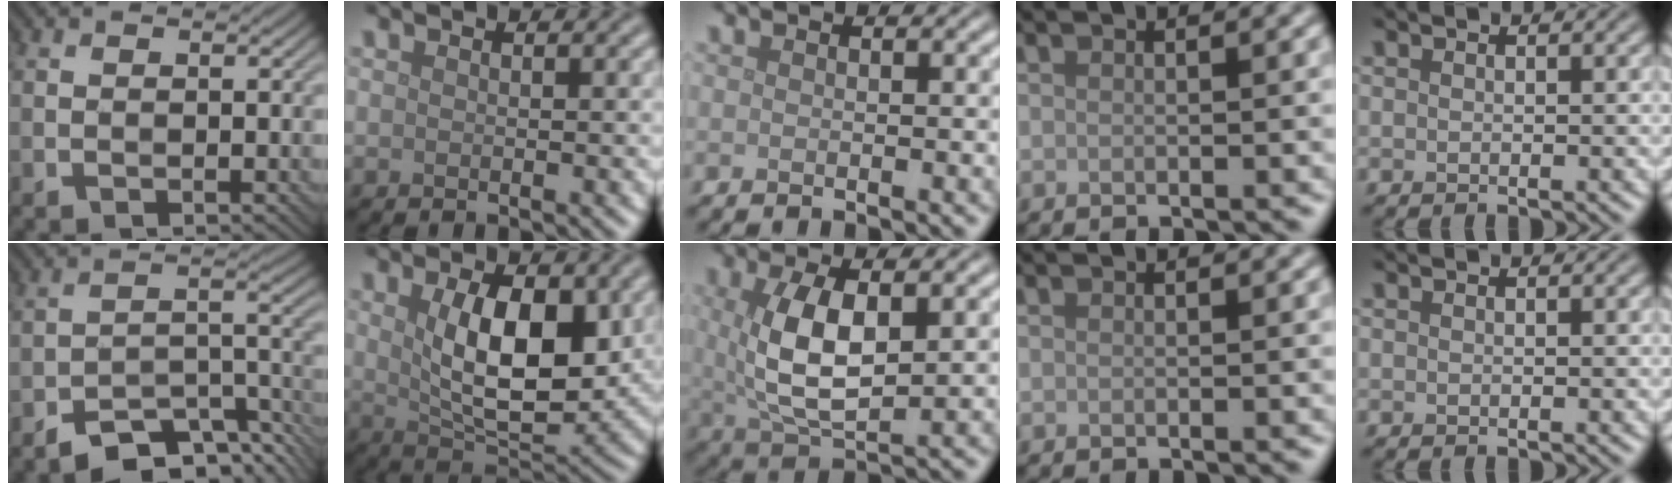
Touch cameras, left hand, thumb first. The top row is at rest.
{"thumb": {"total": 8.8, "force": [-6.5, 3.0, 5.0], "torque": [-0.069, -0.001, -0.124]}, "index": {"total": 9.0, "force": [1.6, 4.2, 7.8], "torque": [-0.131, -0.010, 0.032]}, "middle": {"total": 6.9, "force": [1.0, 3.0, 6.1], "torque": [-0.133, -0.004, 0.024]}}